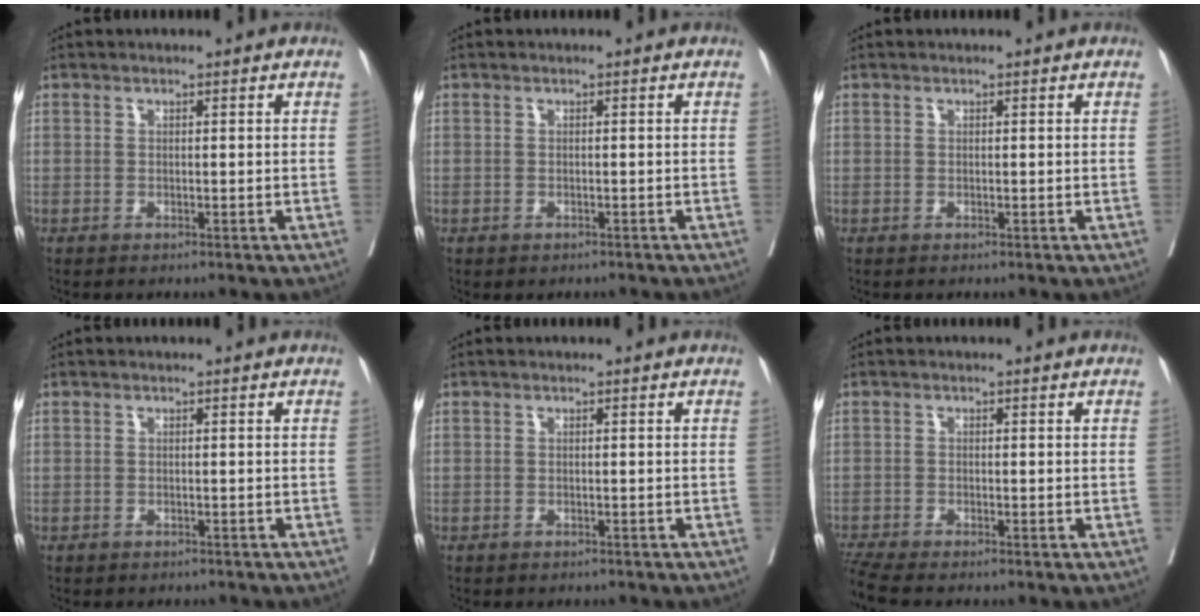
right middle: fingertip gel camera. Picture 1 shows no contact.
{"total": 1.3, "force": [-1.0, 0.8, 0.1], "torque": [-0.002, 0.001, -0.016]}
{"total": 0.0}
{"total": 1.9, "force": [-1.7, 0.9, 0.1], "torque": [-0.004, 0.001, -0.025]}
{"total": 1.4, "force": [-1.2, 0.7, 0.0], "torque": [-0.006, 0.002, -0.019]}
{"total": 3.6, "force": [-3.4, -0.5, 1.2], "torque": [-0.026, -0.016, -0.067]}